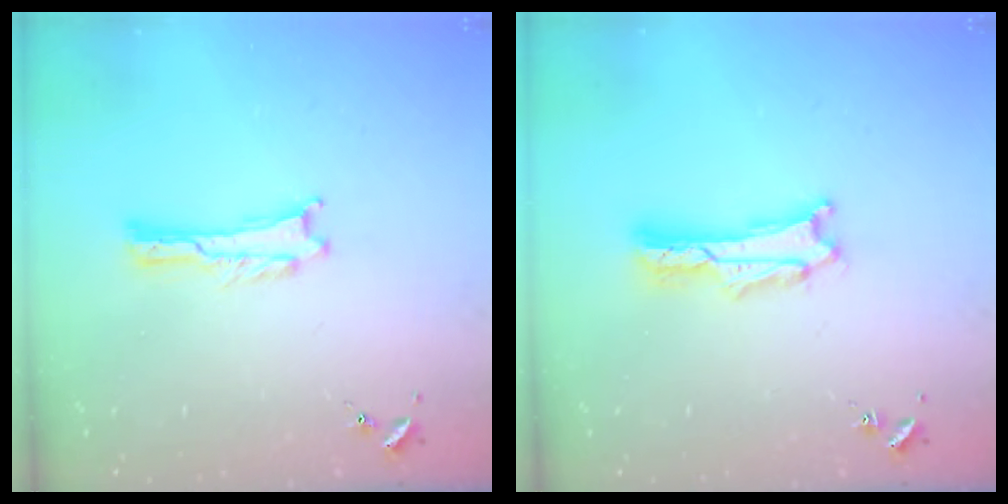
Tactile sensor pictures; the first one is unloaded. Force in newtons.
{"total": 1.6, "press": 1.5, "slide": 0.3}